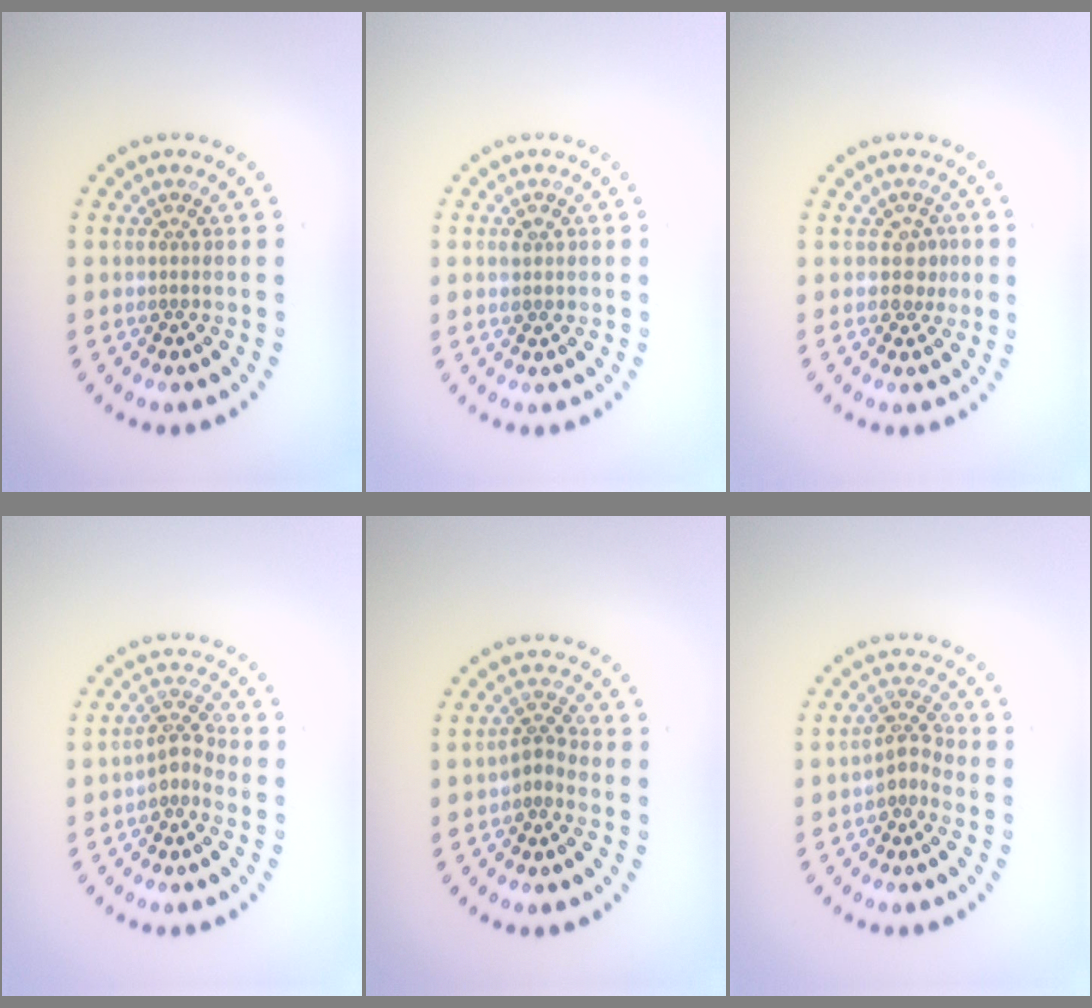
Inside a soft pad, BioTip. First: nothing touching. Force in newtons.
{"total": 1.1, "press": 1.0, "slide": 0.4}
{"total": 1.6, "press": 1.4, "slide": 0.9}
{"total": 2.3, "press": 1.6, "slide": 1.6}
{"total": 1.8, "press": 1.2, "slide": 1.3}
{"total": 2.2, "press": 1.6, "slide": 1.5}